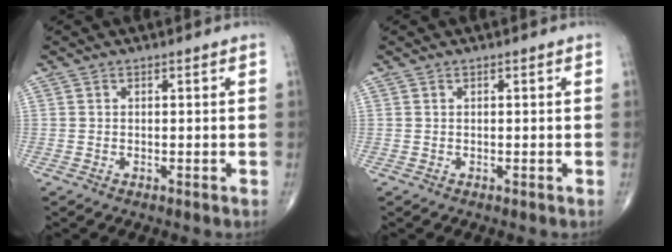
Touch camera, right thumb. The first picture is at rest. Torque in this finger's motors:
{"motor_torque": [-0.17, 0.17, 0.04, 0.22, 0.03]}